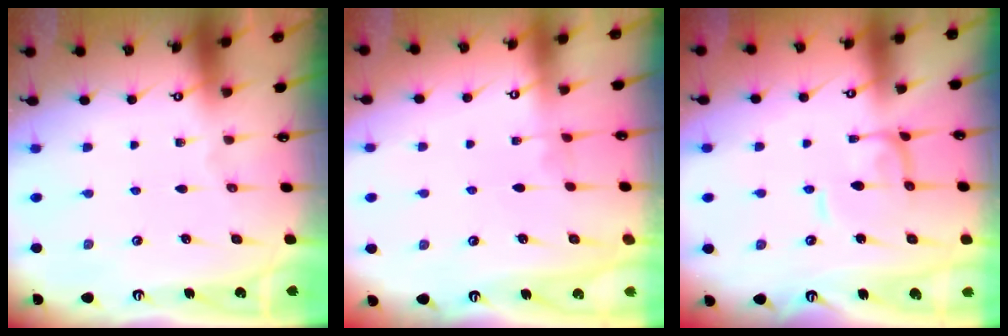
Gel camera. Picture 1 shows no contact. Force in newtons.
{"total": 3.9, "press": 3.9, "slide": 0.2}
{"total": 0.9, "press": 0.8, "slide": 0.3}